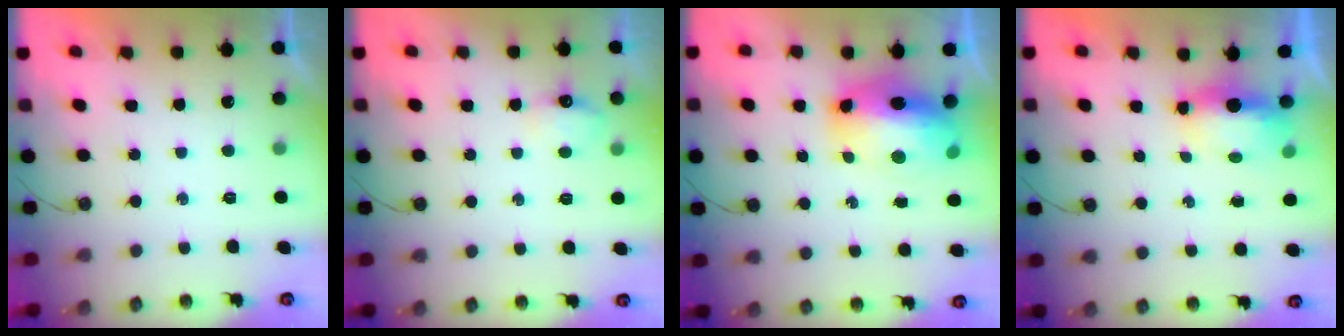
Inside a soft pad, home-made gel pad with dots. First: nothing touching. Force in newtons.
{"total": 7.2, "press": 7.2, "slide": 0.9}
{"total": 14.4, "press": 14.3, "slide": 2.1}
{"total": 10.8, "press": 7.1, "slide": 8.1}